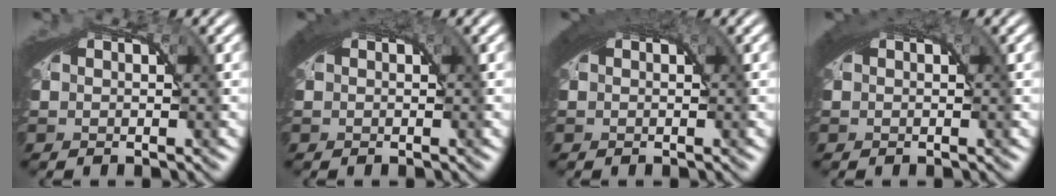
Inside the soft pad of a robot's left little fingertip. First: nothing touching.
{"total": 2.3, "force": [1.2, 0.6, 1.9], "torque": [-0.023, 0.011, 0.014]}
{"total": 3.0, "force": [1.5, 0.8, 2.5], "torque": [-0.028, 0.014, 0.018]}
{"total": 2.1, "force": [1.1, 0.5, 1.7], "torque": [-0.020, 0.010, 0.014]}